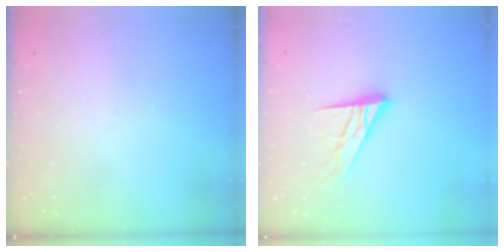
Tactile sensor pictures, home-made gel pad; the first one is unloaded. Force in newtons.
{"total": 14.6, "press": 14.5, "slide": 1.1}